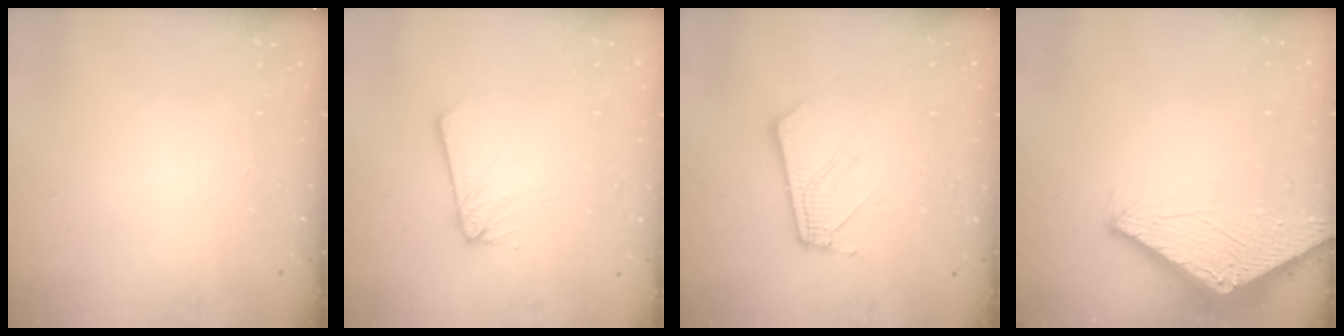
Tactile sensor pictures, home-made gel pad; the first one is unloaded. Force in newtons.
{"total": 2.6, "press": 2.6, "slide": 0.2}
{"total": 10.2, "press": 10.1, "slide": 1.2}
{"total": 2.8, "press": 2.8, "slide": 0.2}